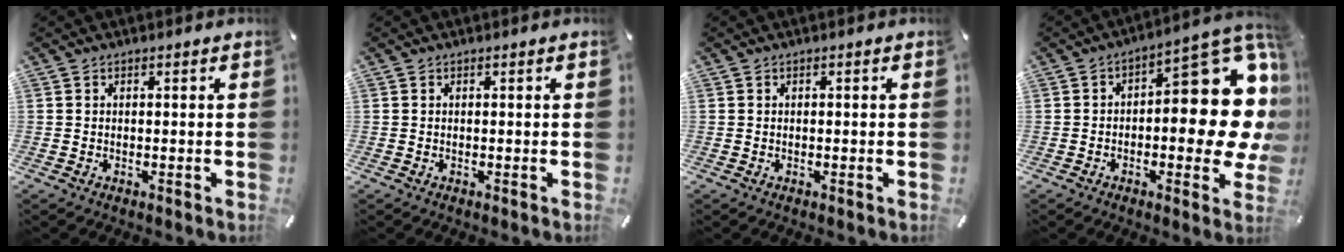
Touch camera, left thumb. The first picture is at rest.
{"total": 0.0}
{"total": 0.0}
{"total": 20.6, "force": [3.0, 9.2, 18.1], "torque": [-0.210, -0.045, 0.054]}